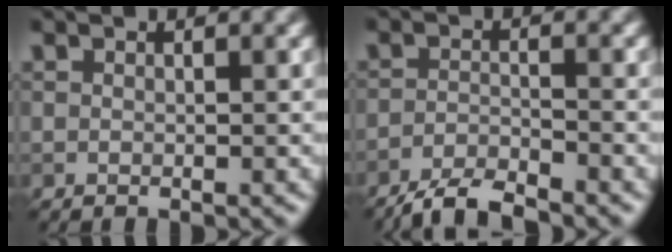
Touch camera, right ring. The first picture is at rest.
{"total": 3.8, "force": [-3.5, 0.2, 1.5], "torque": [-0.035, 0.002, -0.070]}